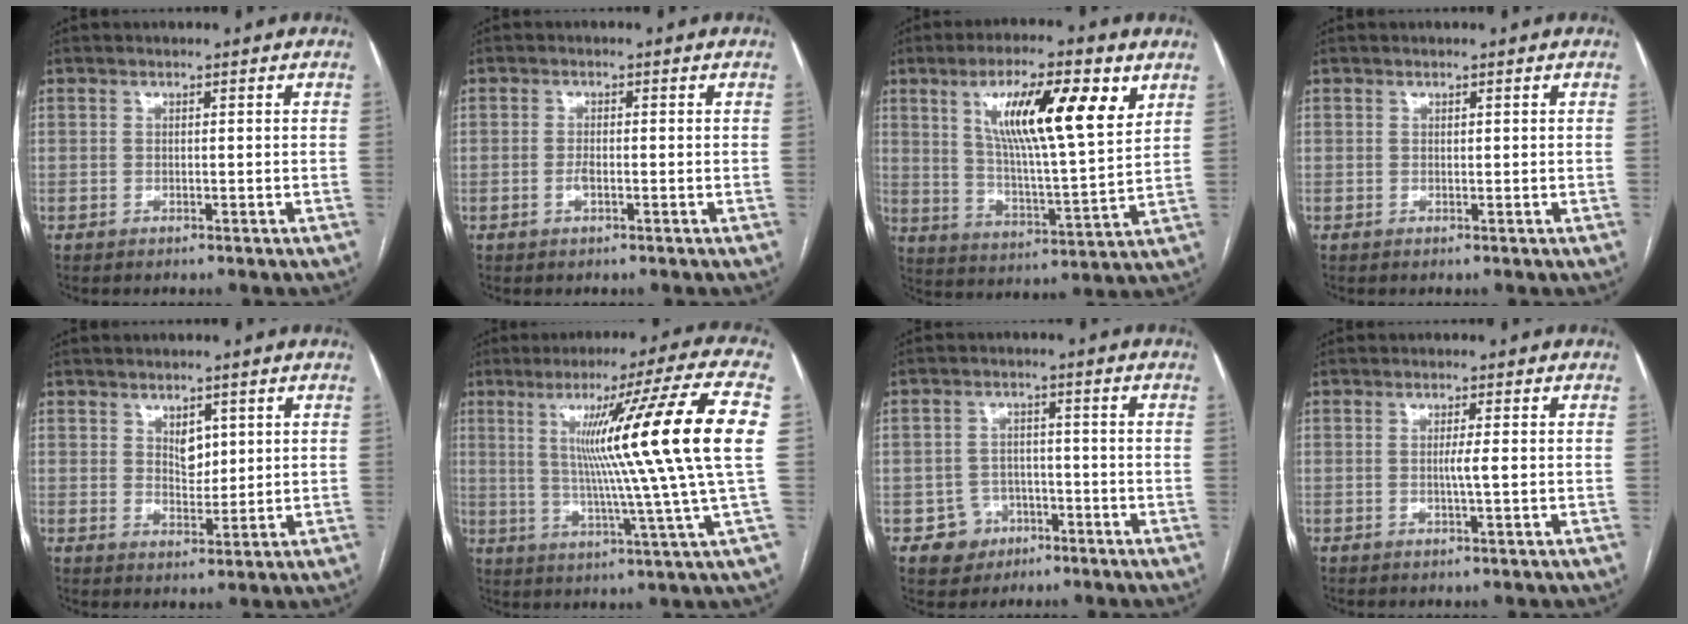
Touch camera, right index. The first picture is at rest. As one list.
[{"total": 1.6, "force": [-0.5, 0.4, 1.5], "torque": [-0.030, 0.000, -0.009]}, {"total": 16.0, "force": [7.0, 2.5, 14.2], "torque": [-0.243, 0.005, 0.115]}, {"total": 0.0}, {"total": 3.5, "force": [1.5, 2.1, 2.3], "torque": [-0.037, -0.002, 0.029]}, {"total": 19.5, "force": [3.5, -3.0, 18.9], "torque": [-0.272, -0.001, 0.038]}, {"total": 5.1, "force": [-2.5, 4.5, 0.5], "torque": [-0.001, 0.015, -0.032]}, {"total": 1.9, "force": [-0.1, -0.3, 1.9], "torque": [-0.035, -0.001, -0.003]}]